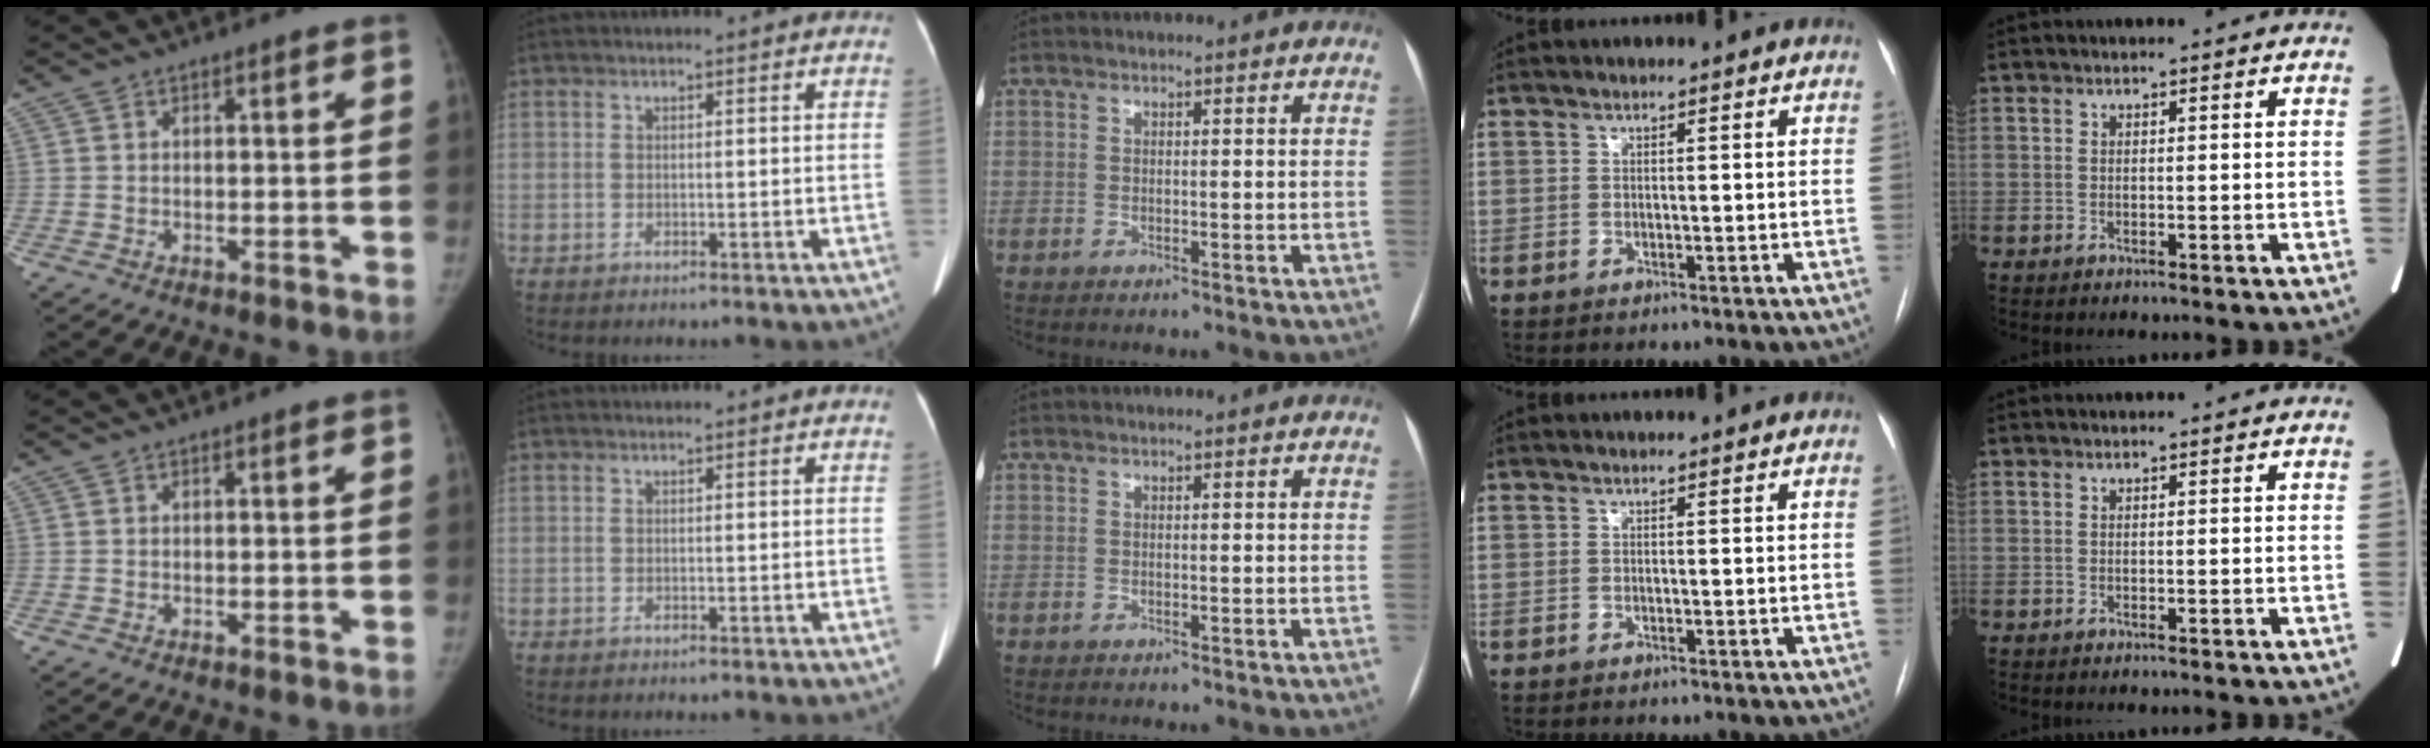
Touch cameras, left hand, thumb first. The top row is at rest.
{}